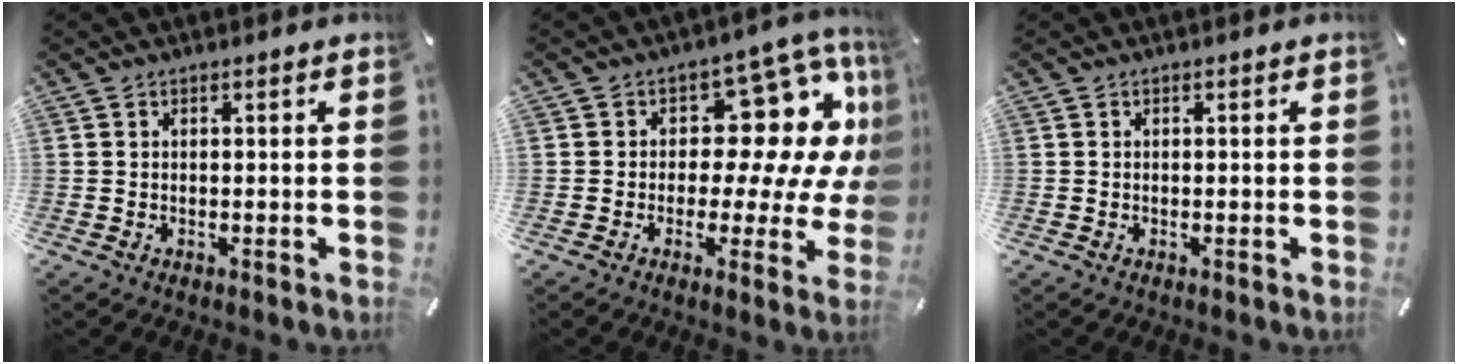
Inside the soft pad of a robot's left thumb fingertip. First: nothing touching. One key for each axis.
{"total": 16.3, "fx": 5.3, "fy": 10.2, "fz": 11.5, "tx": -0.146, "ty": -0.041, "tz": 0.088}
{"total": 0.0}